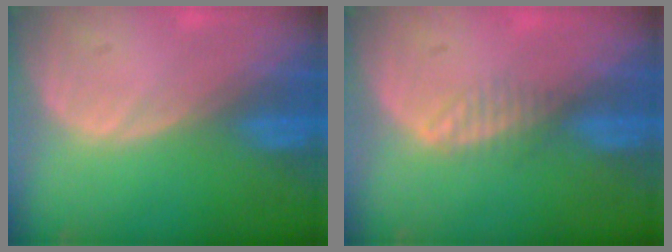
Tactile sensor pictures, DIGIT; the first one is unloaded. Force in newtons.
{"total": 2.0, "press": 1.8, "slide": 0.8}